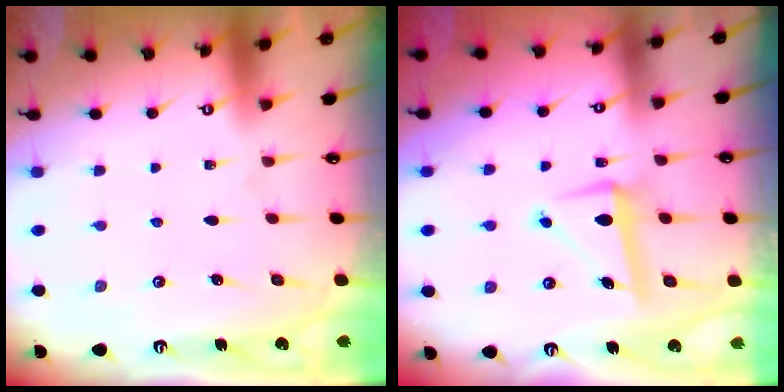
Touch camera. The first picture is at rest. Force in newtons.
{"total": 8.0, "press": 7.9, "slide": 1.4}